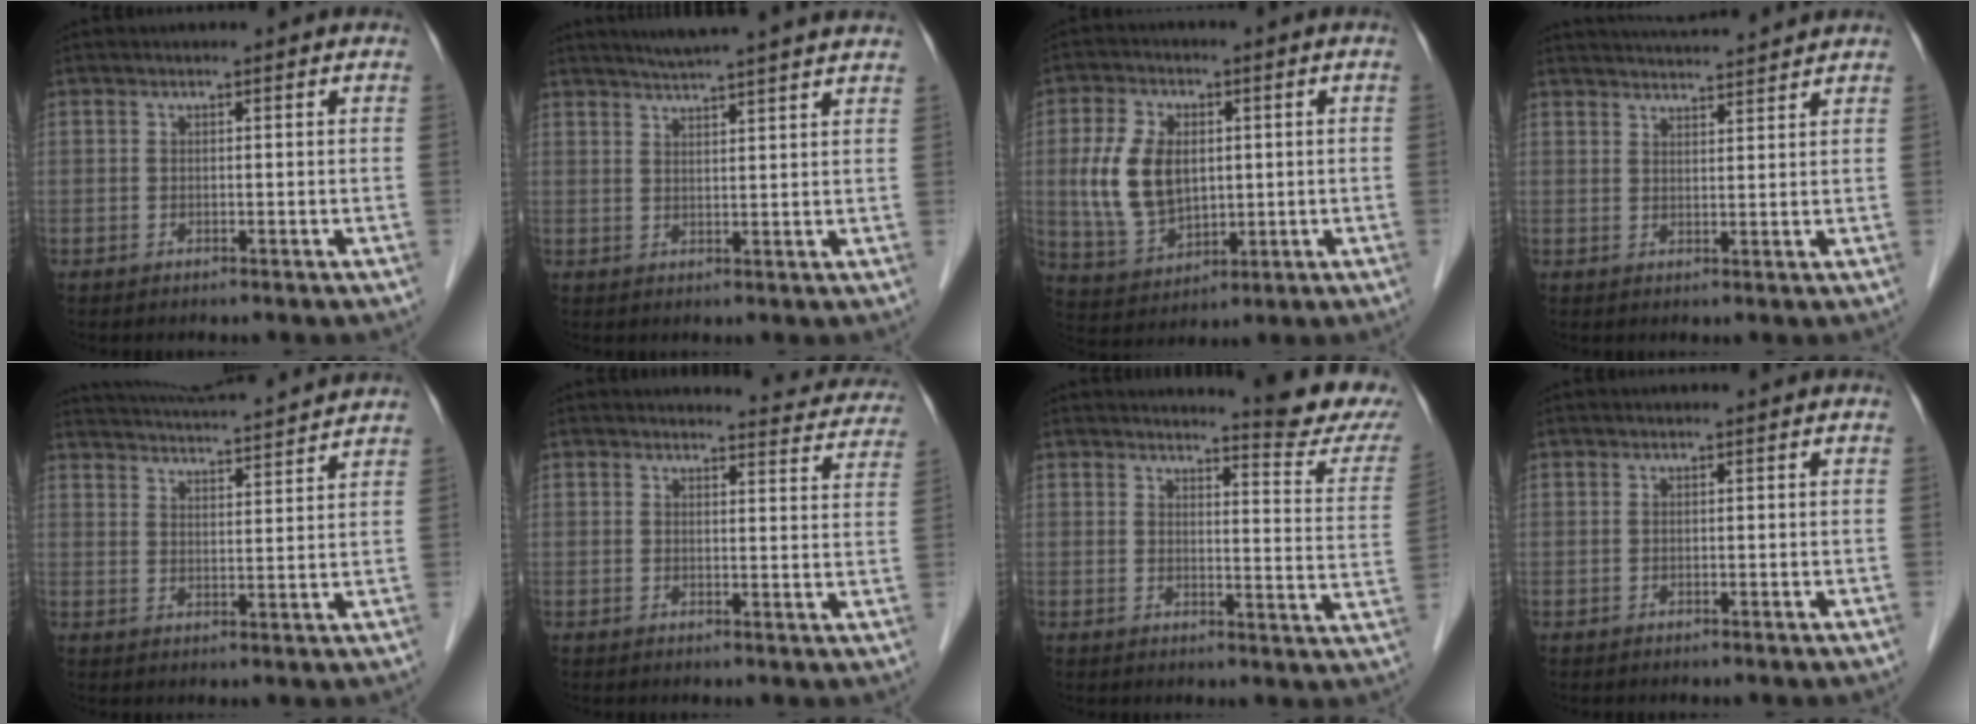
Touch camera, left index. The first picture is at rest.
{"total": 13.5, "force": [12.1, 0.1, 5.9], "torque": [-0.094, 0.015, 0.154]}
{"total": 10.2, "force": [0.8, 6.5, 7.8], "torque": [-0.181, 0.007, 0.028]}
{"total": 9.2, "force": [8.9, 0.4, 2.6], "torque": [-0.045, 0.022, 0.125]}
{"total": 15.8, "force": [15.1, 0.7, 4.8], "torque": [-0.087, 0.019, 0.217]}
{"total": 8.4, "force": [8.1, 1.8, 0.4], "torque": [0.018, -0.026, 0.068]}
{"total": 10.8, "force": [10.1, 0.3, 3.7], "torque": [-0.035, -0.062, 0.101]}
{"total": 0.0}